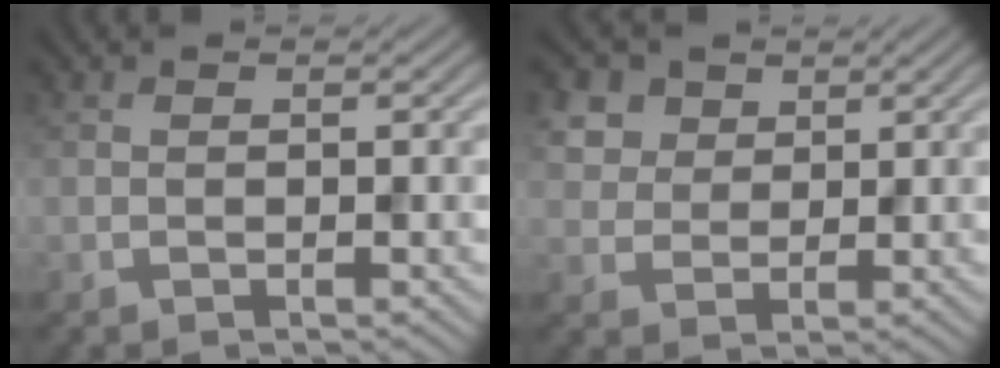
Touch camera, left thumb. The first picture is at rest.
{"total": 5.0, "force": [2.7, 3.8, 2.0], "torque": [-0.069, -0.004, 0.055]}